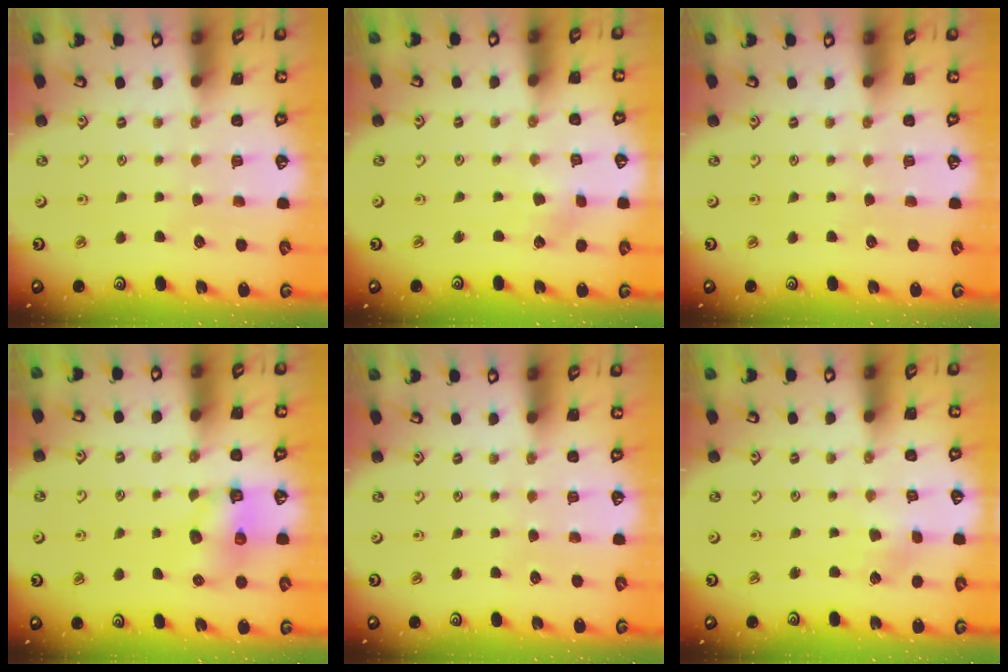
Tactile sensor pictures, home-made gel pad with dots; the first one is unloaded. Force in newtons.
{"total": 2.7, "press": 2.7, "slide": 0.4}
{"total": 0.0}
{"total": 9.2, "press": 9.2, "slide": 0.4}
{"total": 0.0}
{"total": 2.5, "press": 2.4, "slide": 0.3}